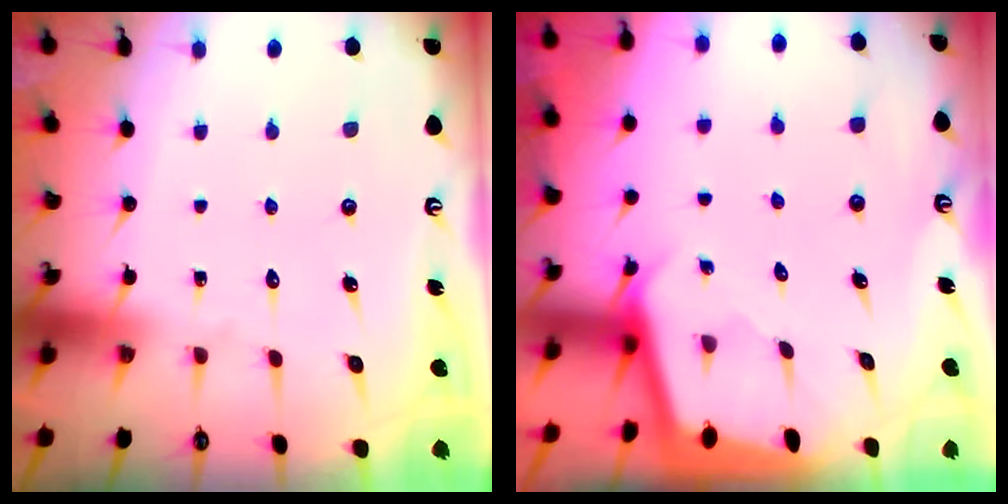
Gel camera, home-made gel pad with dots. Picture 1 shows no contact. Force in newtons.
{"total": 2.1, "press": 2.1, "slide": 0.1}